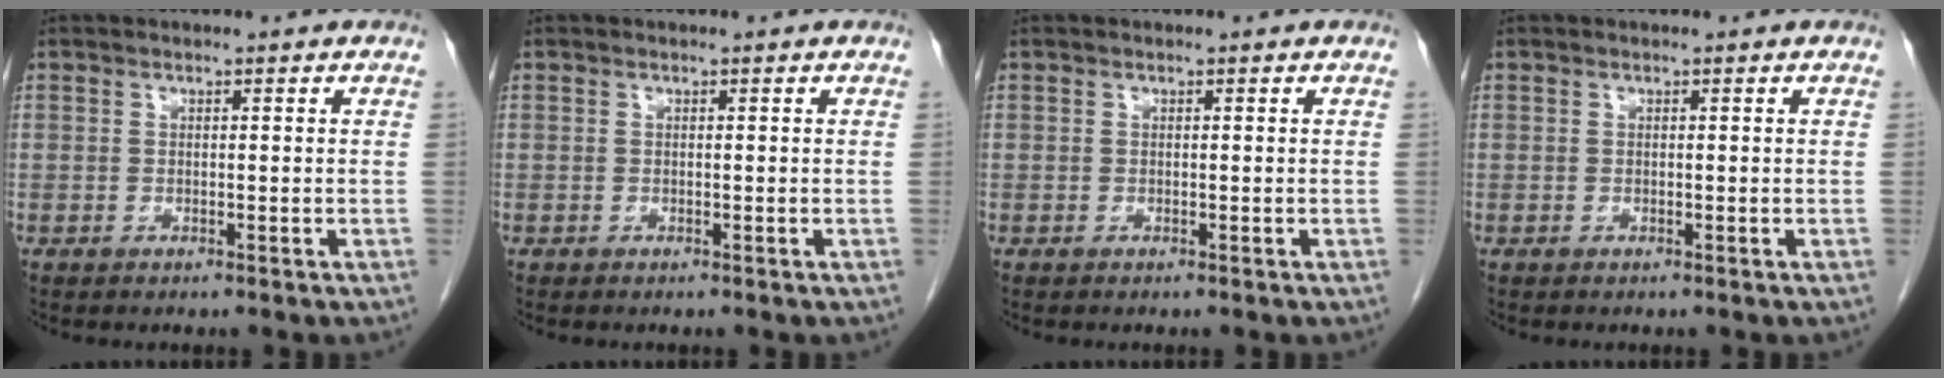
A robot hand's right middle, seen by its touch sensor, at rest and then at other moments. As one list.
[{"total": 0.0}, {"total": 0.0}, {"total": 0.0}]